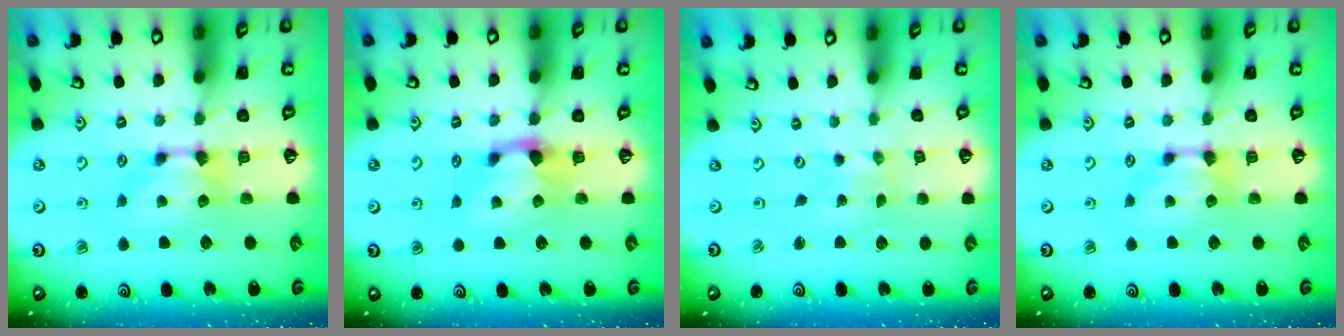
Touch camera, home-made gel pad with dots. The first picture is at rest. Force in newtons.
{"total": 1.1, "press": 0.1, "slide": 1.1}
{"total": 5.5, "press": 5.5, "slide": 0.3}
{"total": 0.0}